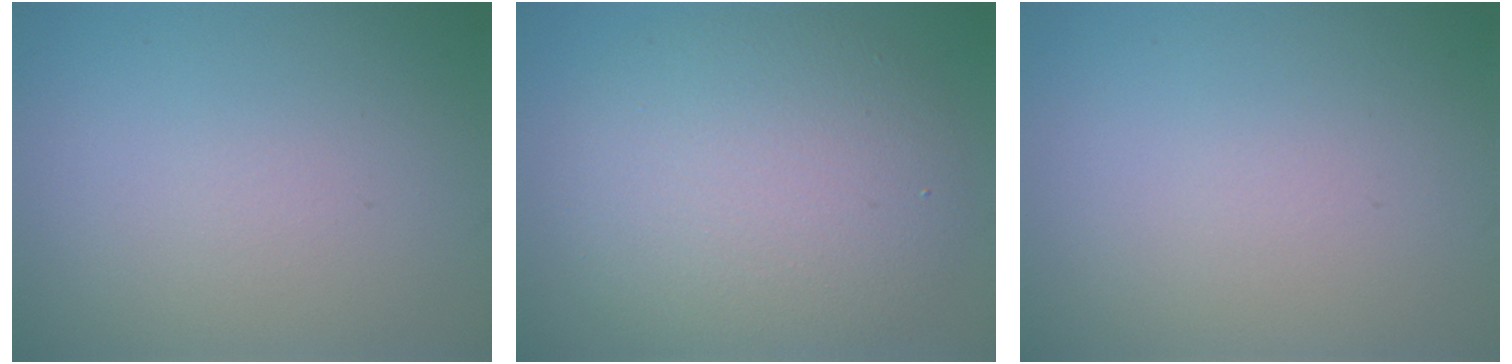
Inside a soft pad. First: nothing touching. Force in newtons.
{"total": 8.1, "press": 8.1, "slide": 0.4}
{"total": 0.0}